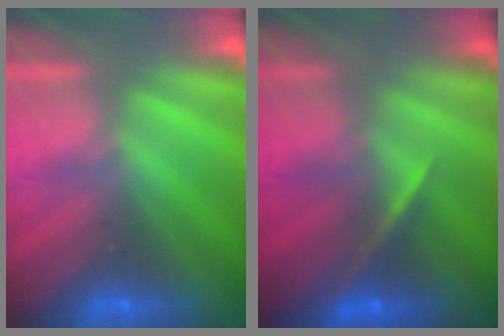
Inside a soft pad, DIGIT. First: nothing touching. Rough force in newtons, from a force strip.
{"total": 2.1}